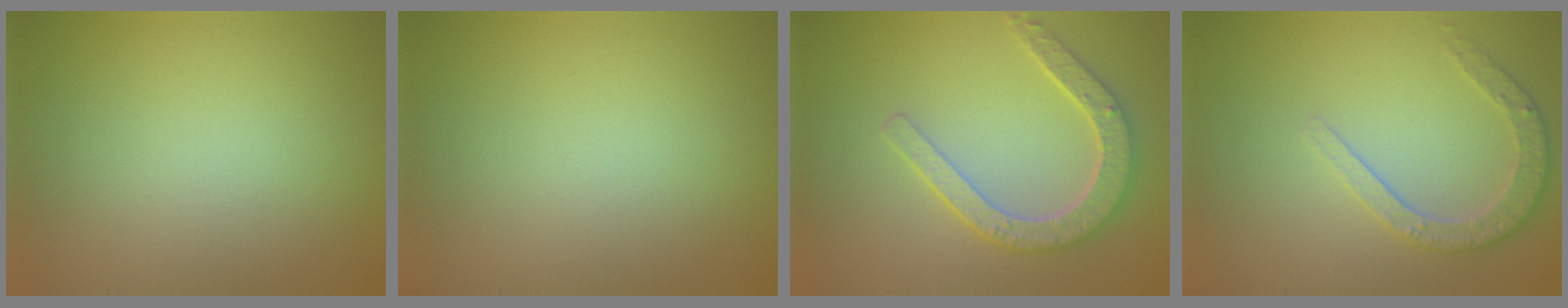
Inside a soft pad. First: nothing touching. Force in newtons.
{"total": 0.0}
{"total": 4.7, "press": 3.7, "slide": 2.8}
{"total": 2.6, "press": 2.5, "slide": 1.0}